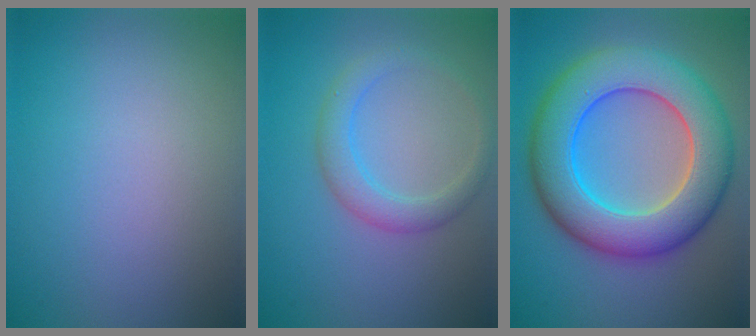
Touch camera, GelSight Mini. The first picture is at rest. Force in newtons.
{"total": 2.8, "press": 2.8, "slide": 0.1}
{"total": 11.4, "press": 11.4, "slide": 0.3}